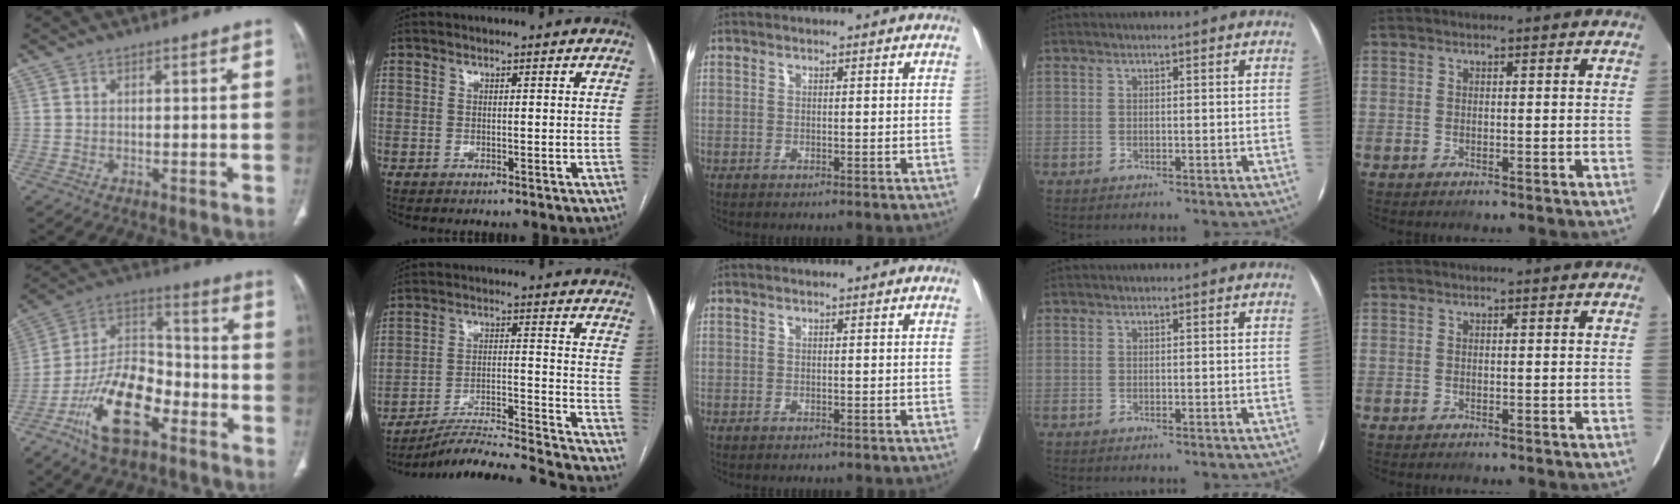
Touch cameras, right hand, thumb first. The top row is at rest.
{"thumb": {"total": 17.8, "force": [-8.9, 8.8, 12.7], "torque": [-0.209, 0.065, -0.168]}, "index": {"total": 19.1, "force": [-18.2, -1.7, 5.5], "torque": [-0.072, -0.004, -0.269]}}